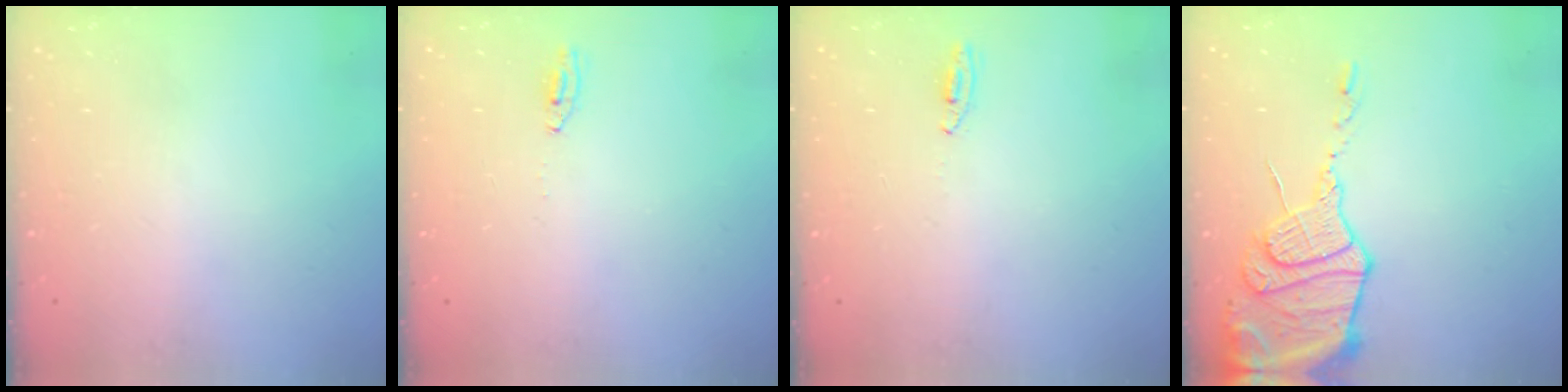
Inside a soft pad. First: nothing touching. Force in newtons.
{"total": 2.0, "press": 2.0, "slide": 0.2}
{"total": 2.7, "press": 2.5, "slide": 1.0}
{"total": 16.4, "press": 16.3, "slide": 1.7}